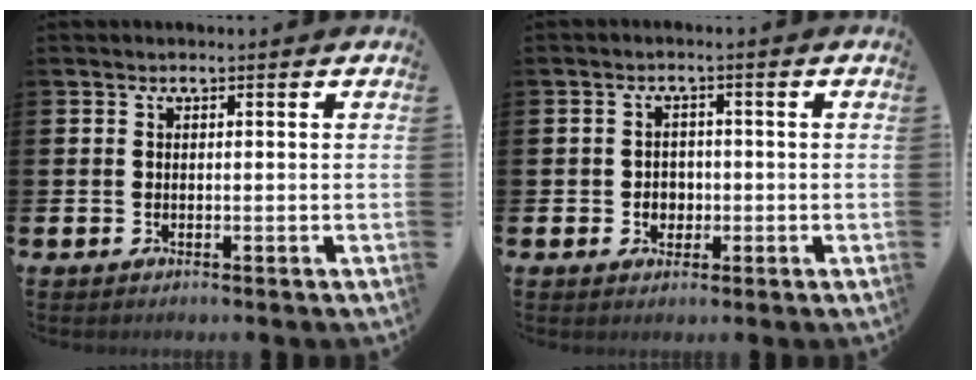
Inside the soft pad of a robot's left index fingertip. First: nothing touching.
{"total": 2.3, "force": [-0.3, 2.1, 0.8], "torque": [-0.006, 0.002, -0.014]}